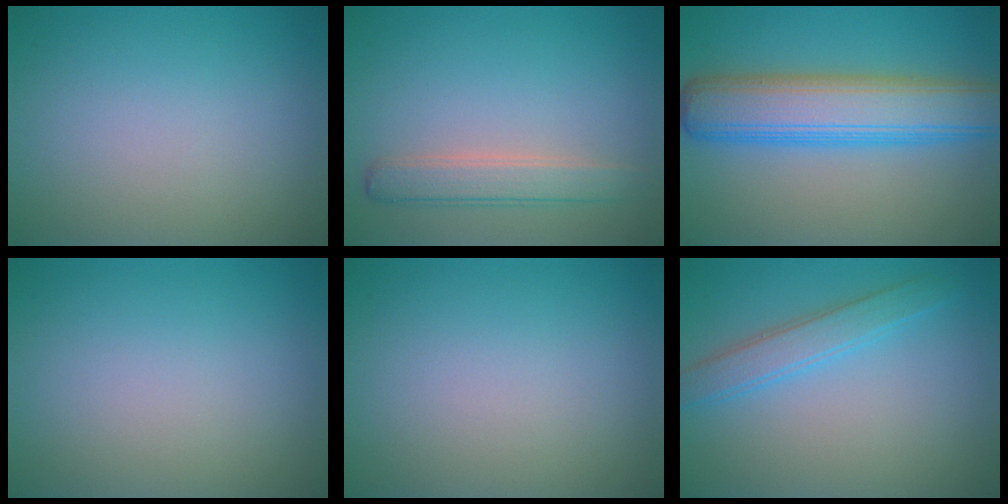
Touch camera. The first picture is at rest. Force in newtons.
{"total": 2.8, "press": 2.8, "slide": 0.1}
{"total": 8.3, "press": 8.3, "slide": 0.2}
{"total": 0.0}
{"total": 0.0}
{"total": 2.8, "press": 2.8, "slide": 0.1}